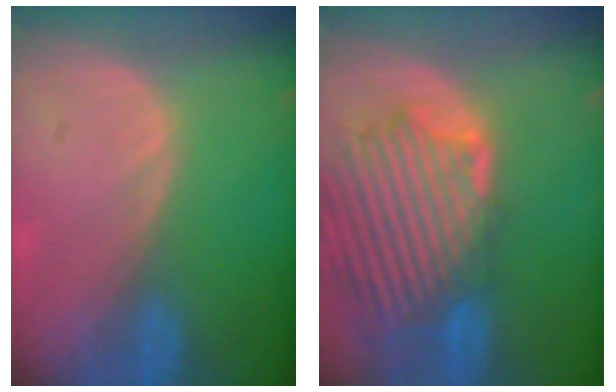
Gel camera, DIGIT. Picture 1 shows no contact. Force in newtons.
{"total": 13.2, "press": 11.5, "slide": 6.4}